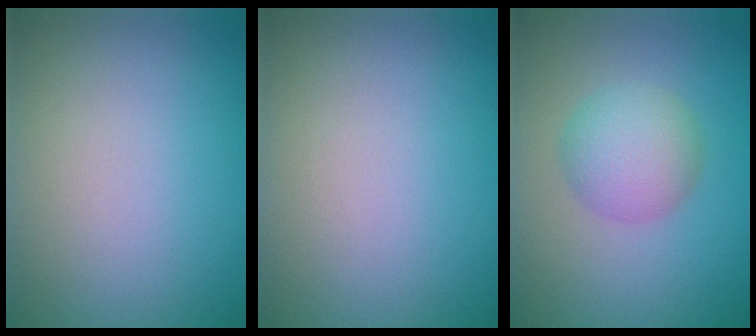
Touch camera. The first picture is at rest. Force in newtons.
{"total": 0.0}
{"total": 3.4, "press": 3.4, "slide": 0.1}